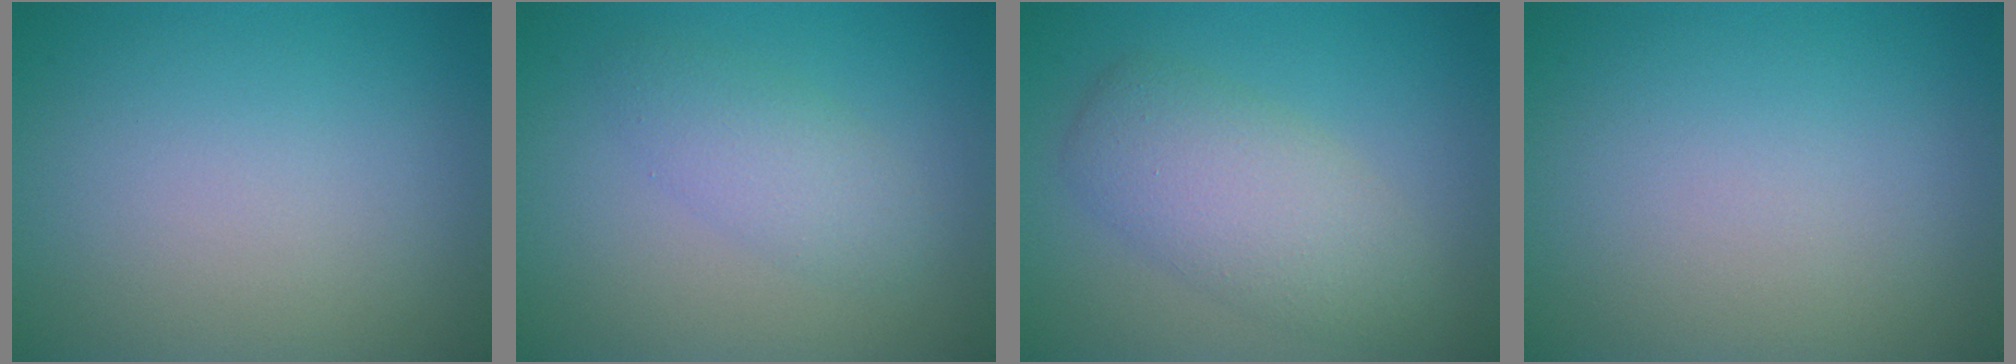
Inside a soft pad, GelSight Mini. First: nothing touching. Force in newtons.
{"total": 2.7, "press": 2.7, "slide": 0.1}
{"total": 5.0, "press": 5.0, "slide": 0.2}
{"total": 0.0}